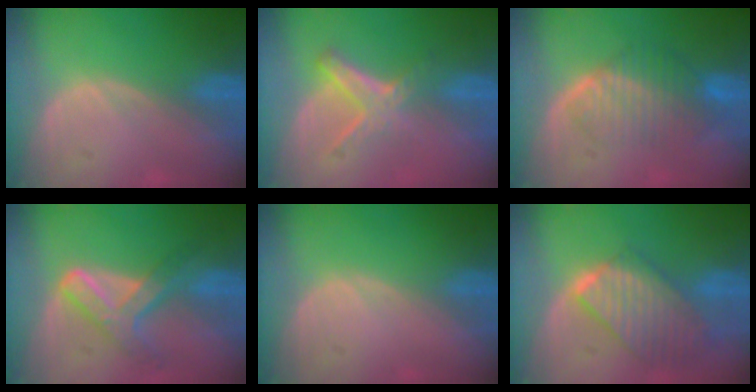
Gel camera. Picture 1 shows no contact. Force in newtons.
{"total": 5.8, "press": 5.1, "slide": 2.8}
{"total": 7.0, "press": 6.5, "slide": 2.5}
{"total": 7.2, "press": 6.2, "slide": 3.7}
{"total": 0.0}
{"total": 9.7, "press": 8.4, "slide": 4.9}